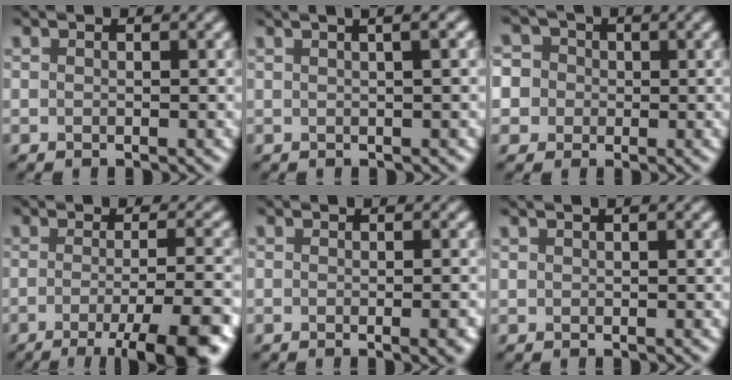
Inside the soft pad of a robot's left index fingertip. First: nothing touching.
{"total": 5.1, "force": [2.6, 2.2, 3.9], "torque": [-0.030, 0.042, 0.009]}
{"total": 7.2, "force": [1.2, 6.6, 2.7], "torque": [-0.047, 0.042, -0.015]}
{"total": 8.5, "force": [-4.3, 1.8, 7.1], "torque": [-0.088, 0.000, -0.062]}
{"total": 2.5, "force": [-0.9, 0.9, 2.2], "torque": [-0.019, -0.003, -0.004]}
{"total": 0.6, "force": [0.5, 0.0, 0.3], "torque": [-0.010, 0.007, 0.010]}